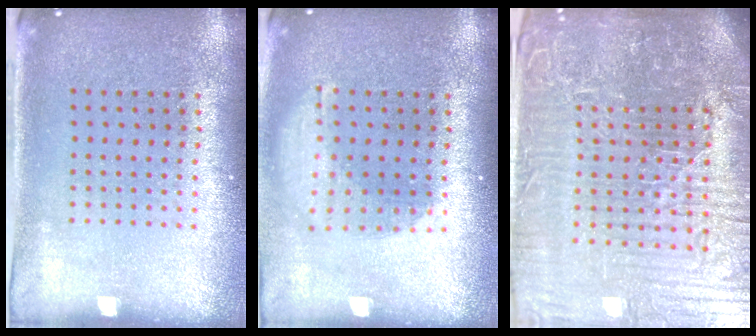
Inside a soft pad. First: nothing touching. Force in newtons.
{"total": 1.6, "press": 1.2, "slide": 1.0}
{"total": 7.9, "press": 6.9, "slide": 3.7}